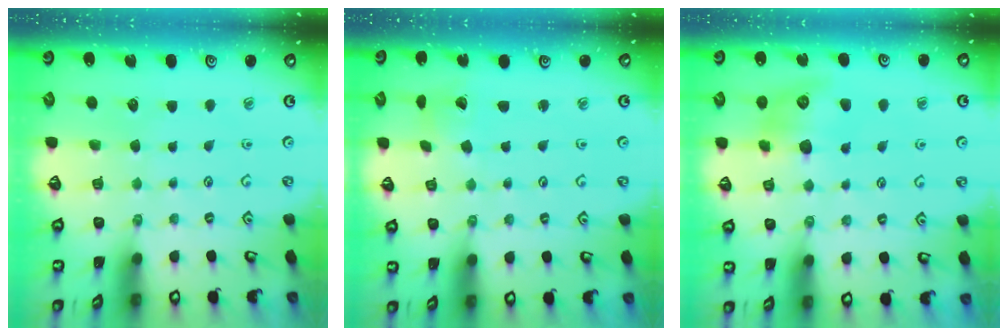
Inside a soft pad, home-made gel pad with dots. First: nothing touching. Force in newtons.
{"total": 2.2, "press": 2.2, "slide": 0.2}
{"total": 9.7, "press": 9.7, "slide": 0.6}